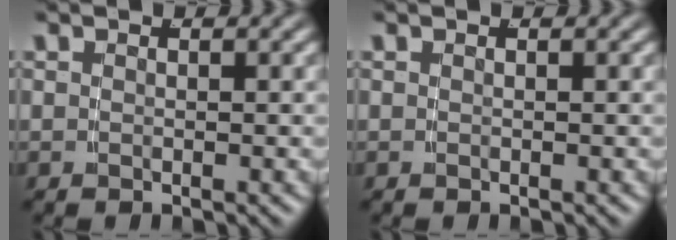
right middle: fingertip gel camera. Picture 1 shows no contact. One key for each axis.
{"total": 0.0}